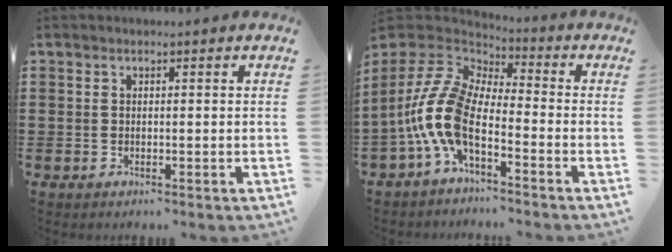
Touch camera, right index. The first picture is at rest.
{"total": 11.0, "force": [-3.8, 5.4, 8.8], "torque": [-0.228, -0.013, -0.086]}